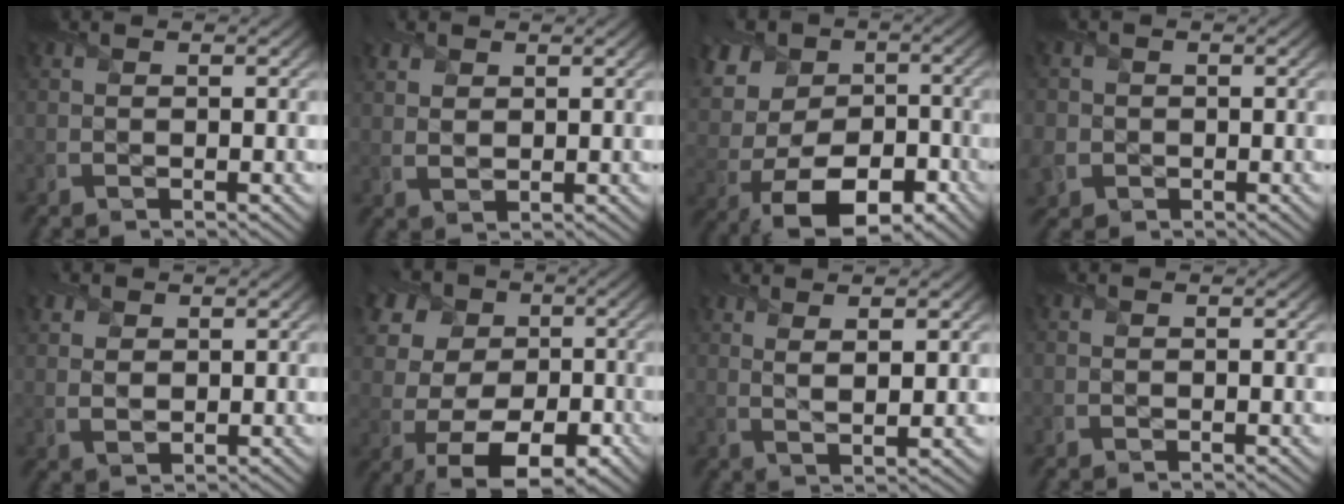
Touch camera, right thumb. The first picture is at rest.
{"total": 2.4, "force": [1.6, 1.4, 1.2], "torque": [-0.030, 0.002, 0.035]}
{"total": 13.2, "force": [-1.5, 9.8, 8.7], "torque": [-0.179, -0.005, -0.025]}
{"total": 3.9, "force": [-0.9, 3.6, 1.2], "torque": [-0.044, -0.009, -0.026]}
{"total": 2.7, "force": [1.6, 1.6, 1.5], "torque": [-0.038, 0.001, 0.033]}
{"total": 13.6, "force": [0.3, 10.6, 8.5], "torque": [-0.168, 0.010, -0.003]}
{"total": 4.0, "force": [2.1, 0.6, 3.3], "torque": [-0.061, -0.001, 0.043]}
{"total": 0.0}